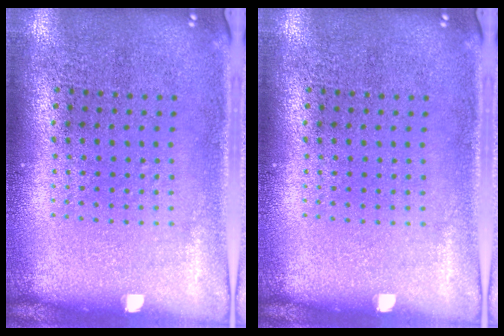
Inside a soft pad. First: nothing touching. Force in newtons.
{"total": 0.0}